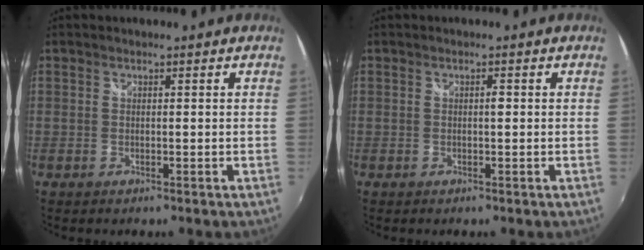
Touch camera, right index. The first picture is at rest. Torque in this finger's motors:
{"motor_torque": [0.24, 0.17, 0.00, 0.00]}